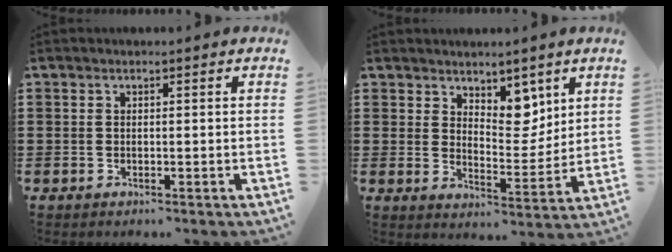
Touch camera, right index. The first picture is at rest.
{"total": 6.2, "force": [4.6, 3.5, 2.3], "torque": [-0.040, -0.020, 0.081]}